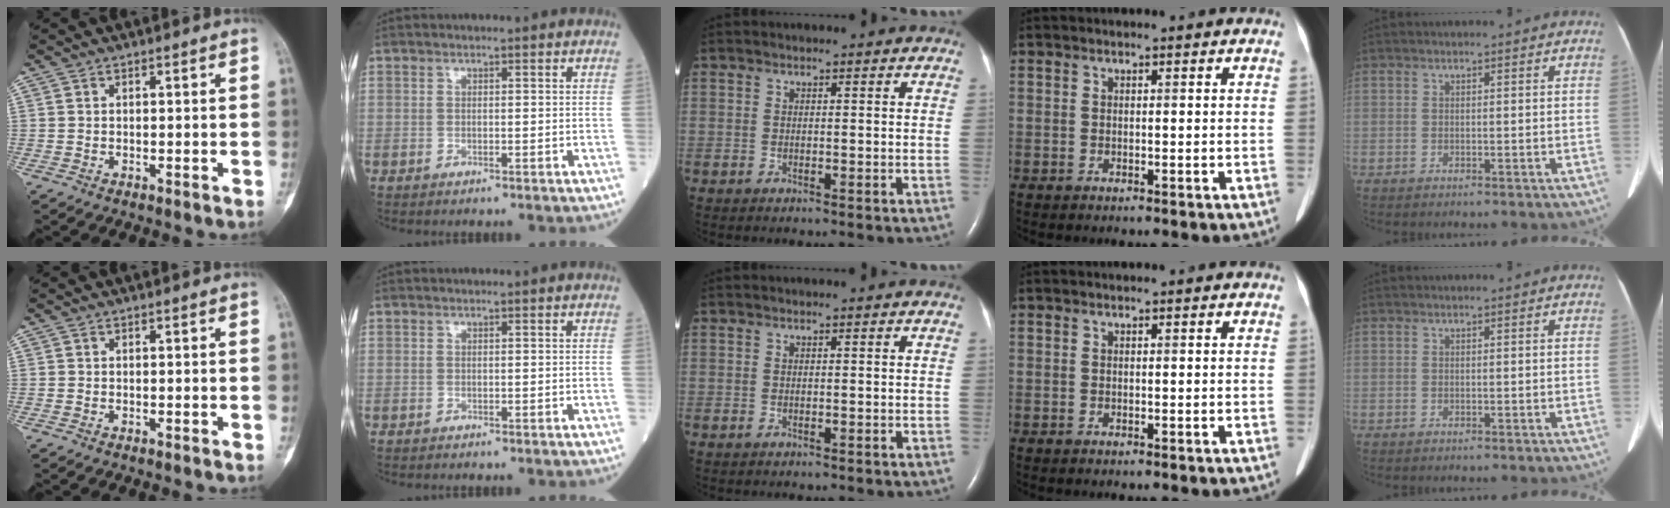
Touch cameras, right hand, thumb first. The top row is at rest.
{}